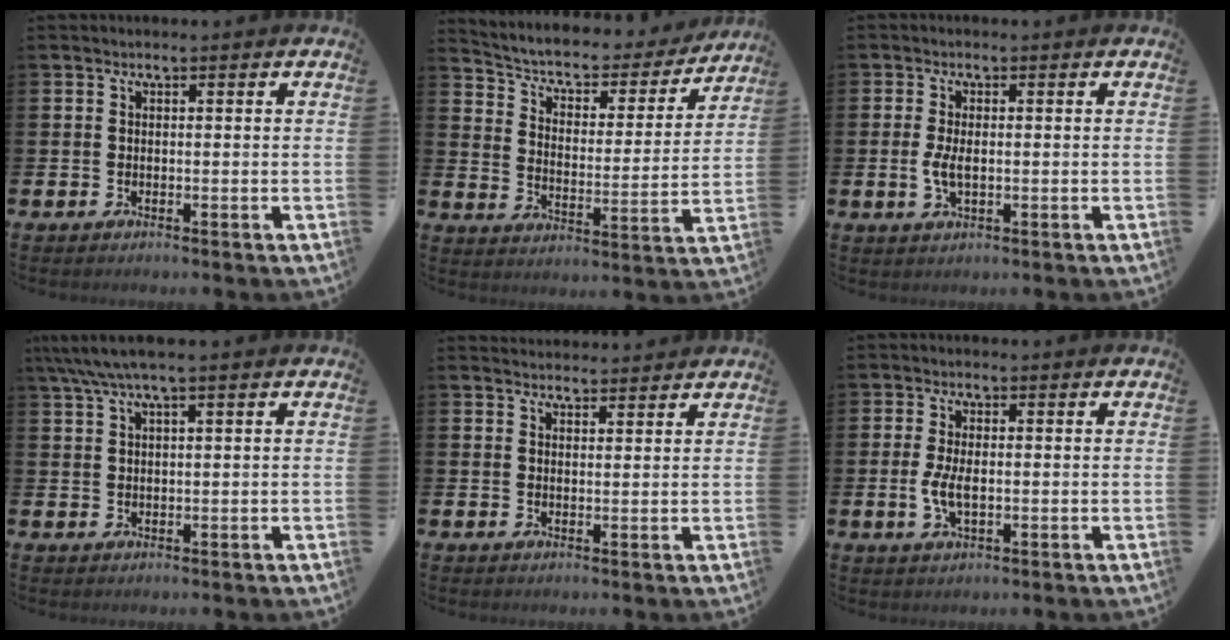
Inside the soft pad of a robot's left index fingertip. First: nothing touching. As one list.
[{"total": 5.4, "force": [4.7, 2.2, 1.6], "torque": [-0.050, -0.041, 0.069]}, {"total": 2.9, "force": [-0.1, 1.4, 2.6], "torque": [-0.049, 0.004, -0.004]}, {"total": 3.5, "force": [2.3, 0.3, 2.6], "torque": [-0.052, 0.000, 0.041]}, {"total": 2.2, "force": [2.2, 0.4, -0.1], "torque": [0.009, -0.016, 0.038]}, {"total": 3.6, "force": [-0.3, 1.7, 3.2], "torque": [-0.067, 0.001, -0.008]}]